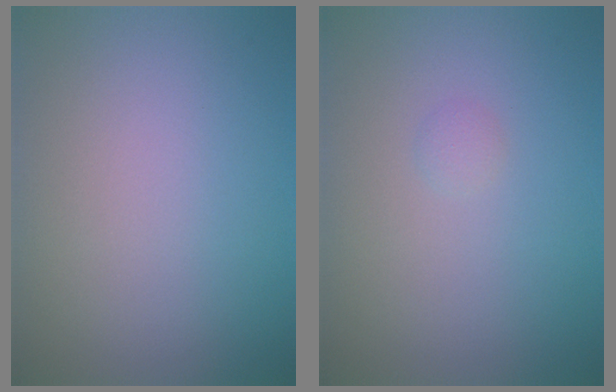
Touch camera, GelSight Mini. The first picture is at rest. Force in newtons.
{"total": 0.5, "press": 0.5, "slide": 0.0}